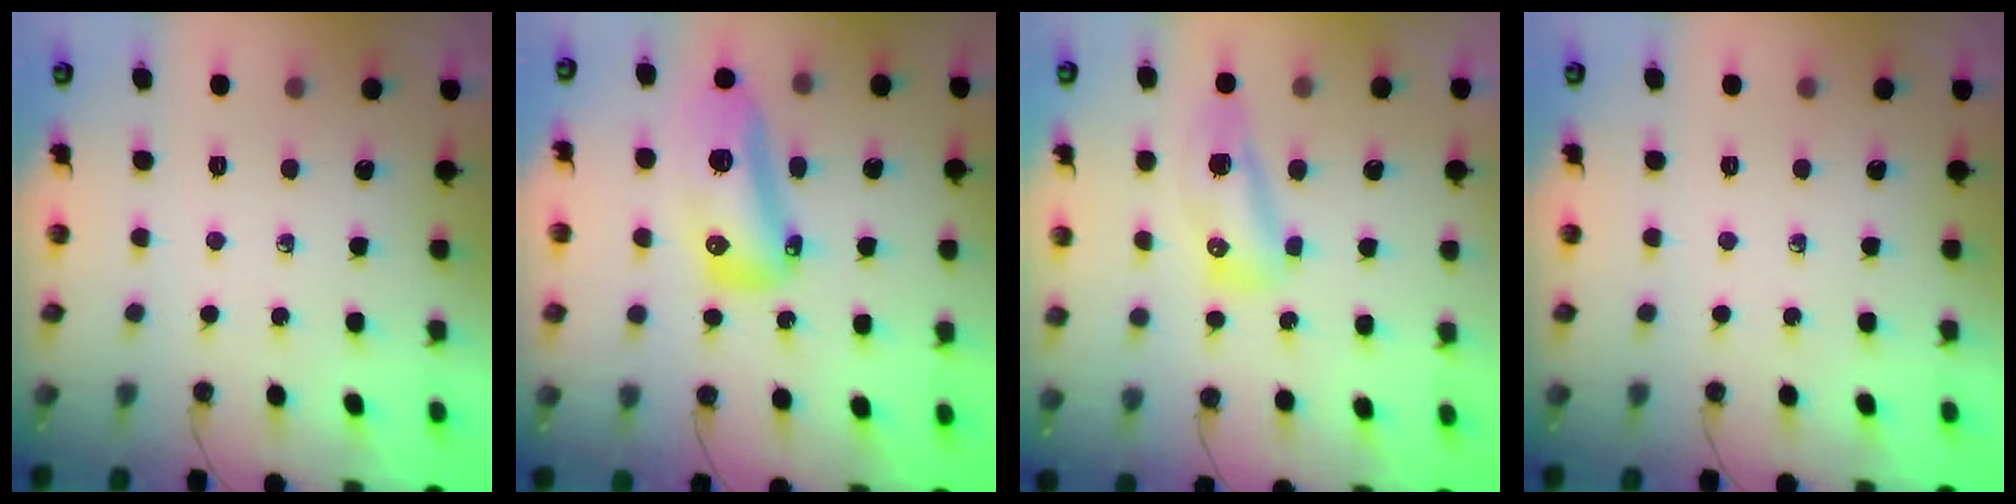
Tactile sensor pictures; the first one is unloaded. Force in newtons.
{"total": 14.8, "press": 14.7, "slide": 1.6}
{"total": 8.2, "press": 8.1, "slide": 1.3}
{"total": 0.0}